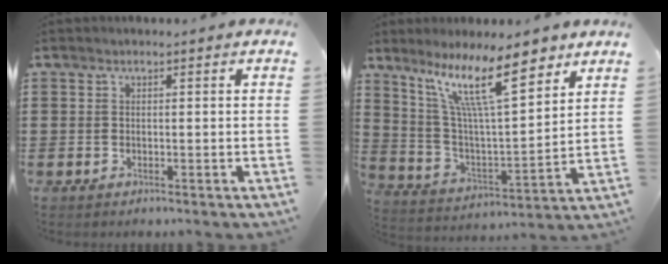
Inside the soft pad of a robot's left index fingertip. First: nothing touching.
{"total": 14.3, "force": [9.1, 3.2, 10.5], "torque": [-0.215, -0.026, 0.157]}